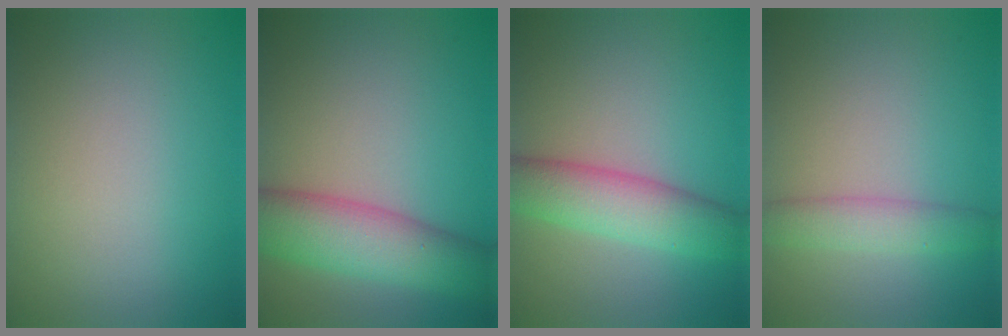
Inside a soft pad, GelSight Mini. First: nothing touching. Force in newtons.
{"total": 7.5, "press": 7.5, "slide": 0.3}
{"total": 5.6, "press": 5.6, "slide": 0.2}
{"total": 2.9, "press": 2.9, "slide": 0.1}